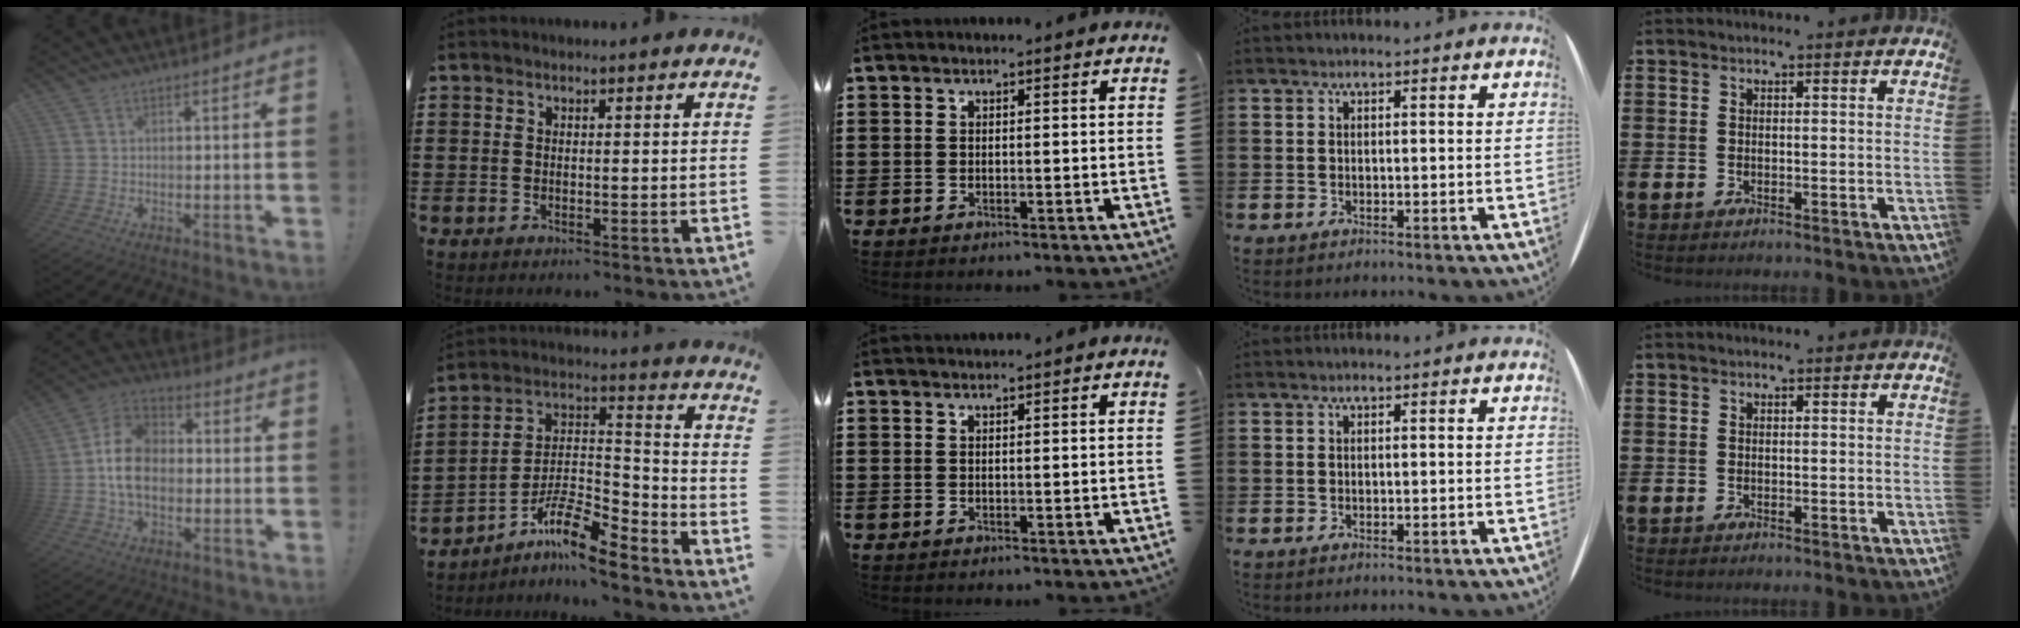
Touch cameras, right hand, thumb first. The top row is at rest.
{"thumb": {"total": 13.3, "force": [-1.0, 9.6, 9.1], "torque": [-0.151, 0.021, -0.018]}, "index": {"total": 9.3, "force": [-7.4, 1.6, 5.4], "torque": [-0.109, -0.002, -0.146]}, "middle": {"total": 0.8, "force": [0.8, -0.1, 0.1], "torque": [-0.004, -0.001, 0.015]}}